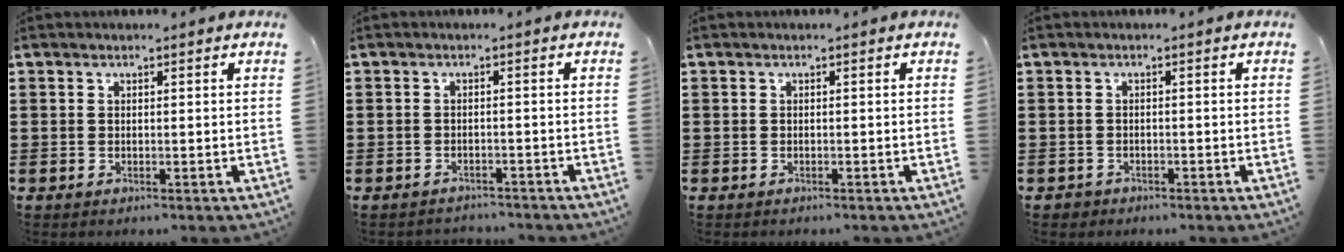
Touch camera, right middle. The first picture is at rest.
{"total": 1.6, "force": [-1.5, 0.3, -0.2], "torque": [-0.001, 0.002, -0.036]}
{"total": 0.6, "force": [-0.3, 0.5, -0.1], "torque": [0.001, 0.005, -0.008]}
{"total": 0.8, "force": [-0.6, 0.5, 0.0], "torque": [-0.002, 0.001, -0.015]}